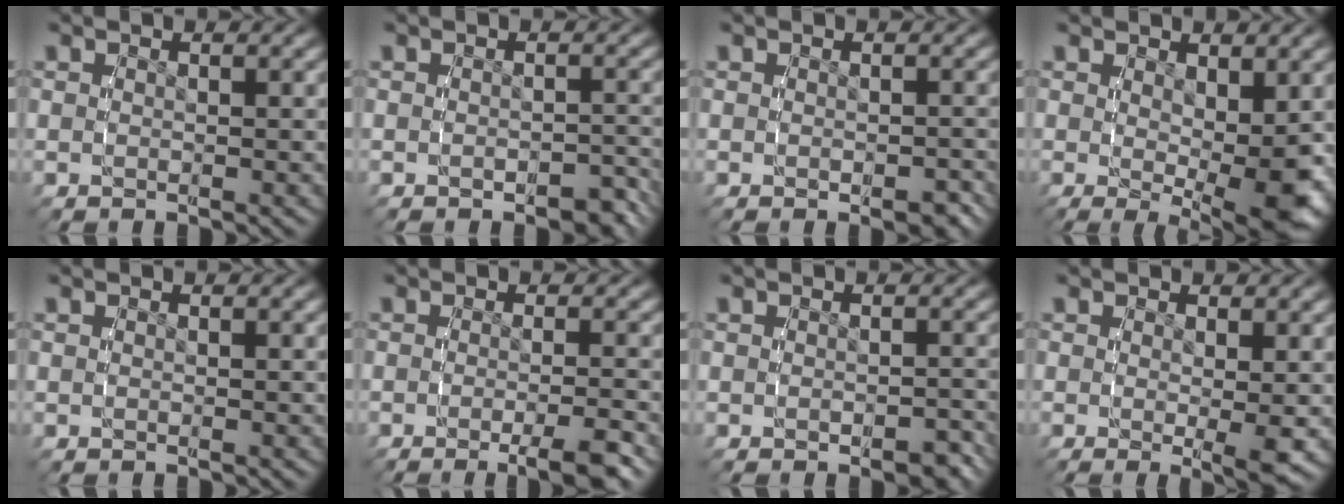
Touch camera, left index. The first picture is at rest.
{"total": 1.6, "force": [-1.4, 0.4, 0.5], "torque": [-0.010, 0.004, -0.028]}
{"total": 1.1, "force": [-0.8, 0.4, 0.6], "torque": [-0.010, -0.002, -0.013]}
{"total": 4.3, "force": [0.1, 0.7, 4.3], "torque": [-0.052, -0.018, 0.007]}
{"total": 0.0}
{"total": 3.3, "force": [-2.1, 0.1, 2.6], "torque": [-0.034, 0.002, -0.041]}
{"total": 1.4, "force": [-1.1, 0.5, 0.6], "torque": [-0.013, -0.001, -0.020]}
{"total": 2.0, "force": [0.1, -0.3, 1.9], "torque": [-0.025, -0.010, 0.000]}